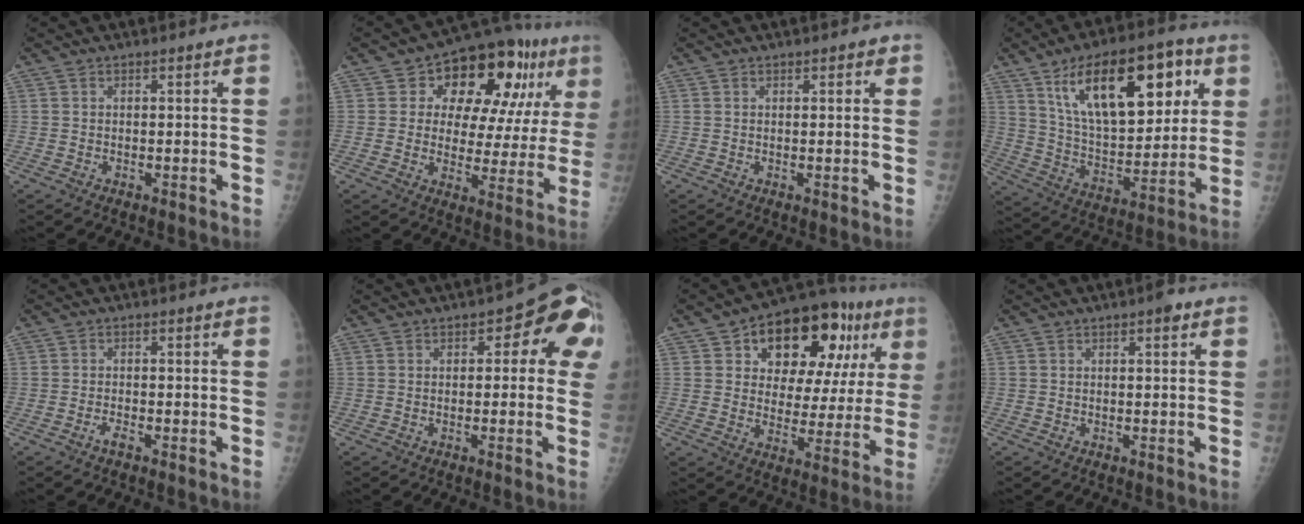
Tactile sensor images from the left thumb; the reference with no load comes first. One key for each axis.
{"total": 19.3, "fx": 8.0, "fy": 10.4, "fz": 14.1, "tx": -0.139, "ty": -0.003, "tz": 0.108}
{"total": 1.6, "fx": 0.8, "fy": 0.7, "fz": 1.2, "tx": -0.007, "ty": 0.000, "tz": 0.008}
{"total": 23.8, "fx": 10.3, "fy": 11.1, "fz": 18.4, "tx": -0.250, "ty": -0.025, "tz": 0.177}
{"total": 1.5, "fx": -1.0, "fy": 0.3, "fz": 1.0, "tx": -0.025, "ty": 0.003, "tz": -0.022}
{"total": 9.2, "fx": 1.9, "fy": 4.7, "fz": 7.6, "tx": -0.043, "ty": 0.020, "tz": 0.008}
{"total": 22.0, "fx": 9.2, "fy": 12.3, "fz": 15.7, "tx": -0.172, "ty": 0.005, "tz": 0.130}
{"total": 1.8, "fx": 0.9, "fy": 0.6, "fz": 1.5, "tx": -0.018, "ty": 0.001, "tz": 0.009}